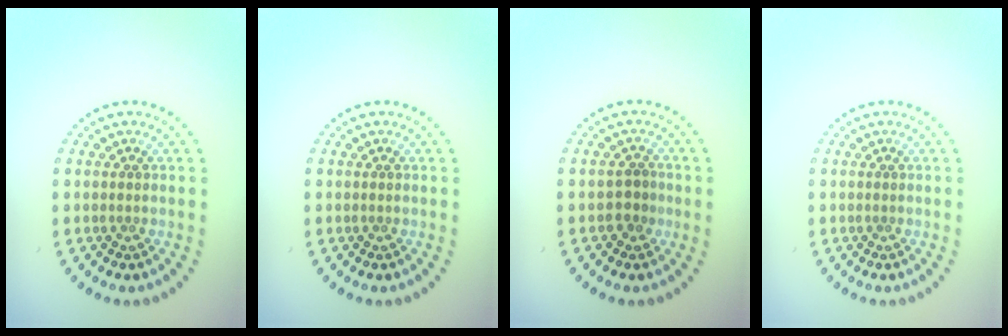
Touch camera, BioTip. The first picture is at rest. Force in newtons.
{"total": 0.0}
{"total": 1.6, "press": 1.5, "slide": 0.7}
{"total": 0.0}